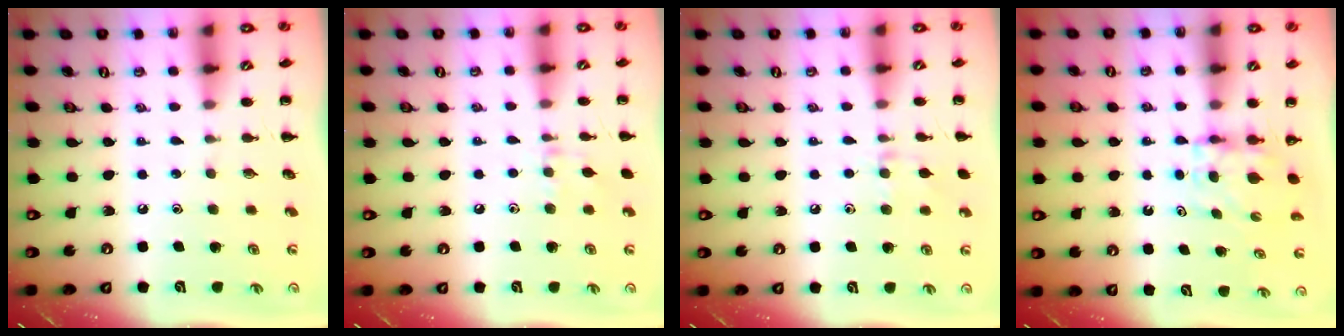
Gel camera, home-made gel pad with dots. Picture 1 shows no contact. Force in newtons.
{"total": 6.5, "press": 6.3, "slide": 1.6}
{"total": 6.8, "press": 6.4, "slide": 2.3}
{"total": 6.3, "press": 6.3, "slide": 0.7}